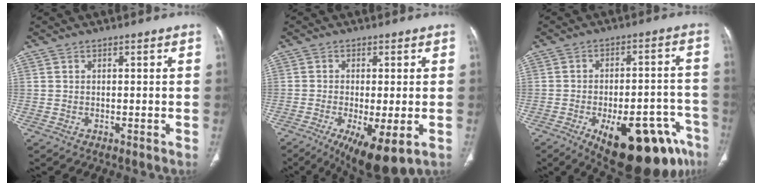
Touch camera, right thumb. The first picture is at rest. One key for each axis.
{"total": 10.6, "fx": -4.3, "fy": 3.0, "fz": 9.2, "tx": -0.154, "ty": -0.016, "tz": -0.063}
{"total": 23.0, "fx": -11.9, "fy": 9.7, "fz": 17.1, "tx": -0.156, "ty": 0.054, "tz": -0.152}